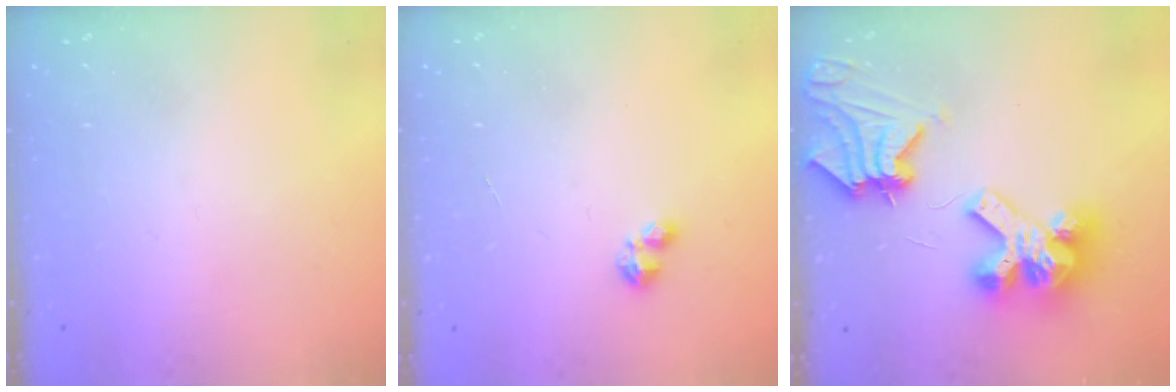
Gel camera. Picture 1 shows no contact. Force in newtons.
{"total": 1.9, "press": 1.9, "slide": 0.4}
{"total": 12.4, "press": 12.3, "slide": 1.4}